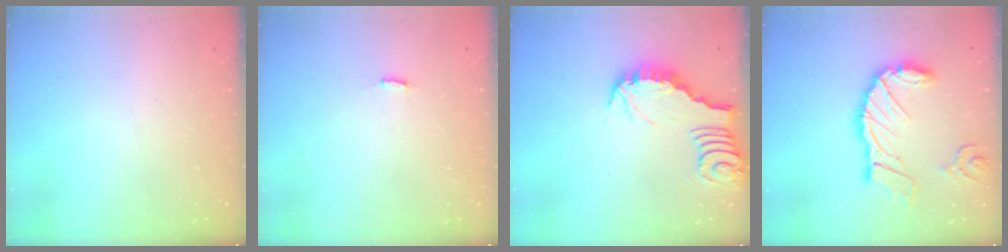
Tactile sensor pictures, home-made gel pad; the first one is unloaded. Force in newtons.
{"total": 3.0, "press": 2.9, "slide": 0.5}
{"total": 3.2, "press": 3.2, "slide": 0.4}
{"total": 17.5, "press": 17.4, "slide": 2.0}